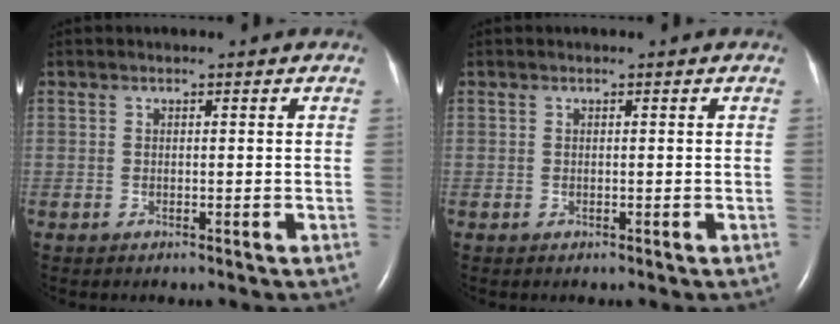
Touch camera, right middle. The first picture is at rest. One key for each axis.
{"total": 0.0}